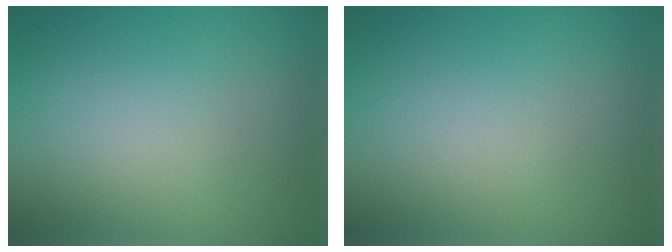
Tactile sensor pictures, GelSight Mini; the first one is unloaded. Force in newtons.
{"total": 0.0}